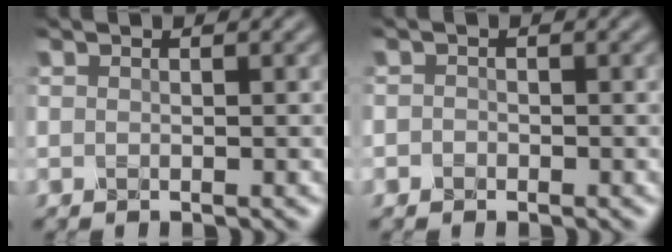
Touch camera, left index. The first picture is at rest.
{"total": 0.7, "force": [-0.3, 0.6, 0.2], "torque": [0.000, -0.003, -0.008]}